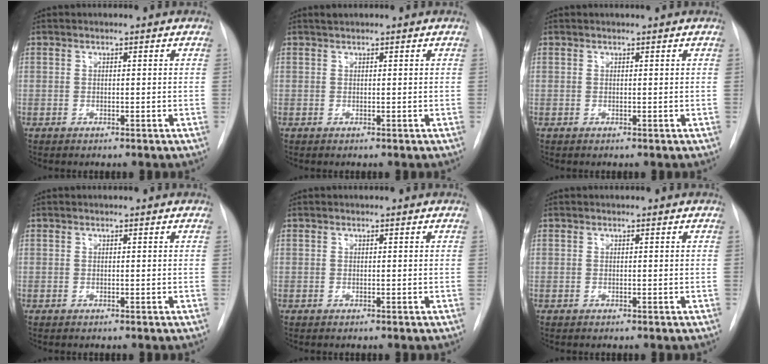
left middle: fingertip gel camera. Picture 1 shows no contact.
{"total": 0.6, "force": [0.6, 0.0, 0.2], "torque": [-0.009, 0.008, 0.014]}
{"total": 0.5, "force": [0.4, -0.1, 0.2], "torque": [-0.002, 0.001, 0.009]}
{"total": 0.0}
{"total": 0.0}
{"total": 0.0}